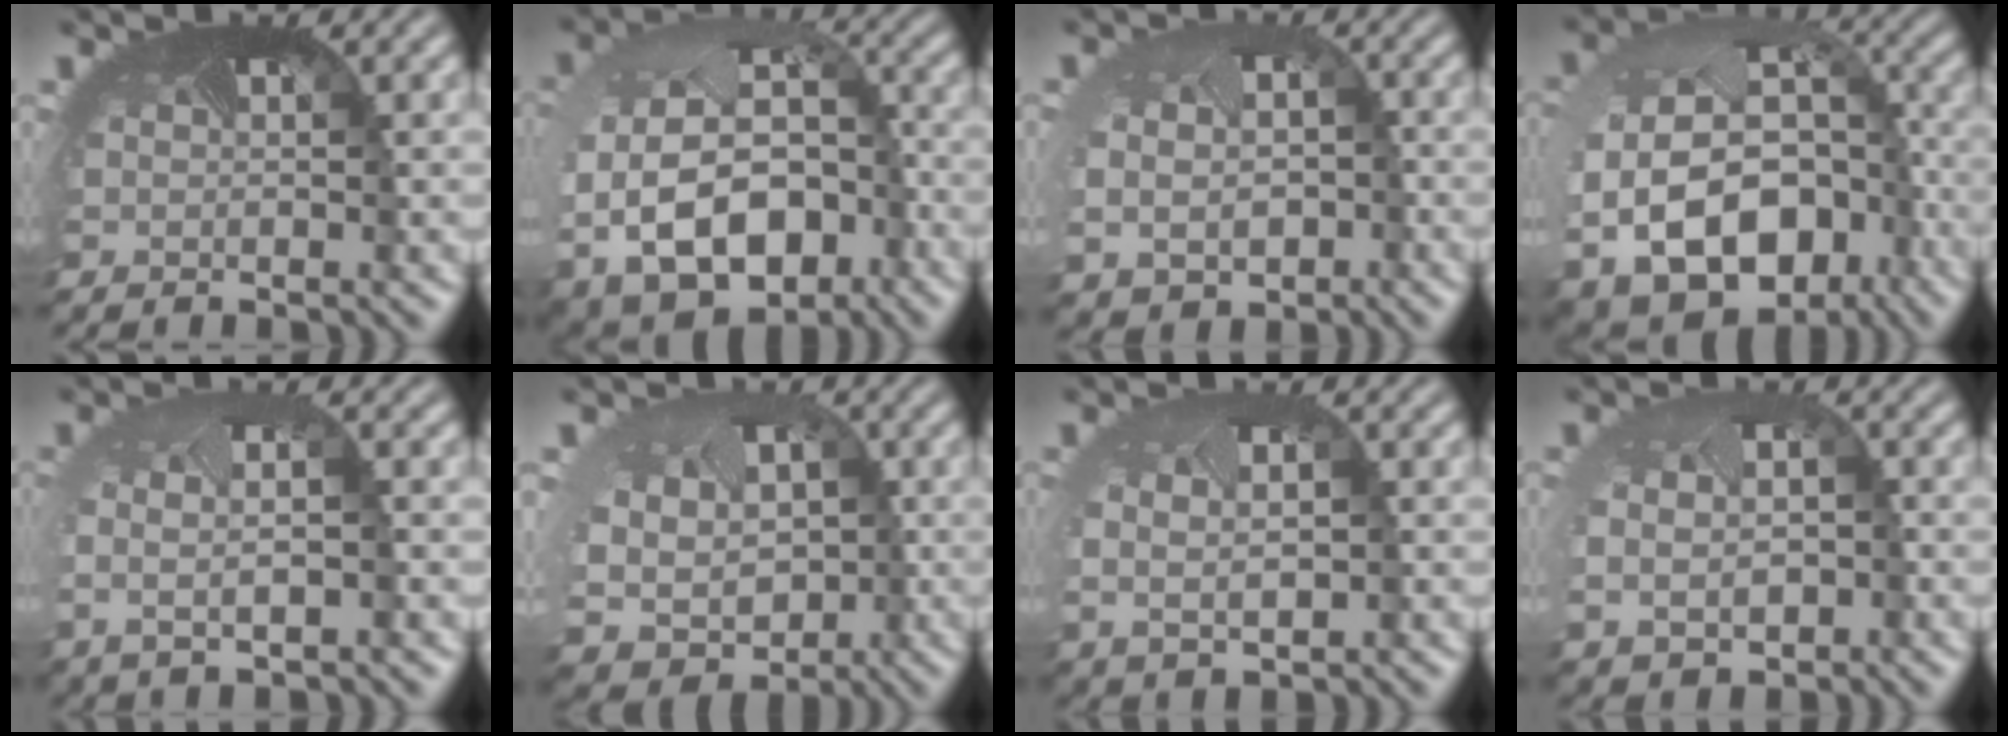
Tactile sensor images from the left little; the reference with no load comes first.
{"total": 13.5, "force": [-4.5, 9.5, 8.4], "torque": [-0.176, -0.046, -0.042]}
{"total": 6.3, "force": [-1.7, 5.0, 3.5], "torque": [-0.064, -0.036, -0.024]}
{"total": 16.1, "force": [-5.3, 11.5, 9.9], "torque": [-0.203, -0.047, -0.058]}
{"total": 2.8, "force": [-0.4, 1.1, 2.5], "torque": [-0.057, -0.004, 0.007]}
{"total": 9.6, "force": [-1.1, 8.2, 5.0], "torque": [-0.101, -0.039, -0.010]}
{"total": 3.4, "force": [-0.2, 2.3, 2.4], "torque": [-0.043, -0.005, 0.008]}
{"total": 5.2, "force": [-1.0, 4.0, 3.2], "torque": [-0.061, -0.022, -0.009]}